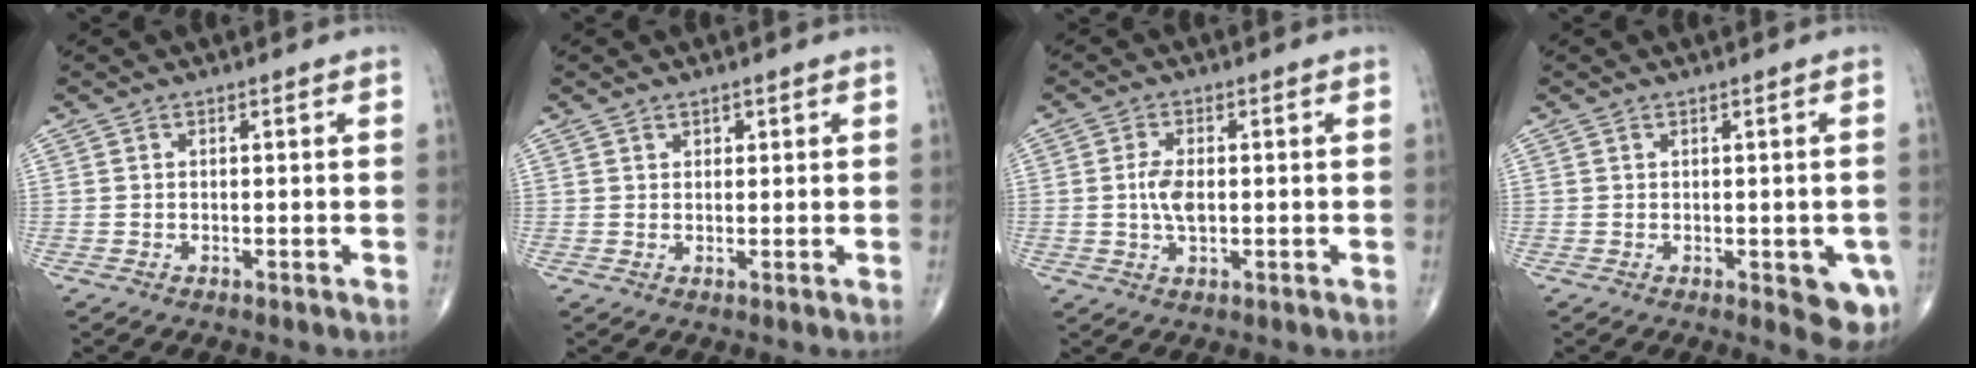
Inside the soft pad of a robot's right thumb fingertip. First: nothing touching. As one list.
[{"total": 1.2, "force": [0.8, 0.8, 0.3], "torque": [0.007, -0.005, 0.010]}, {"total": 4.3, "force": [0.0, 2.1, 3.7], "torque": [-0.074, -0.003, -0.002]}, {"total": 6.0, "force": [-1.5, 2.4, 5.3], "torque": [-0.040, -0.008, -0.012]}]